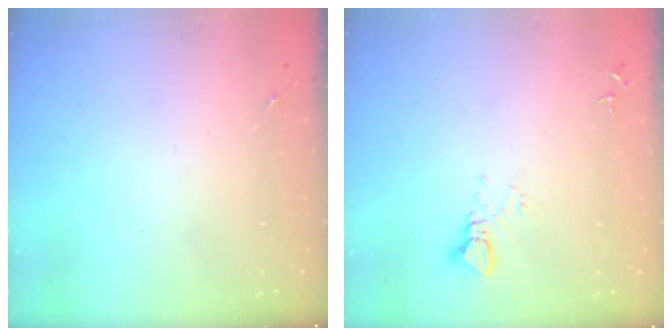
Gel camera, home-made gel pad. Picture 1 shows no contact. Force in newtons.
{"total": 2.7, "press": 2.7, "slide": 0.1}